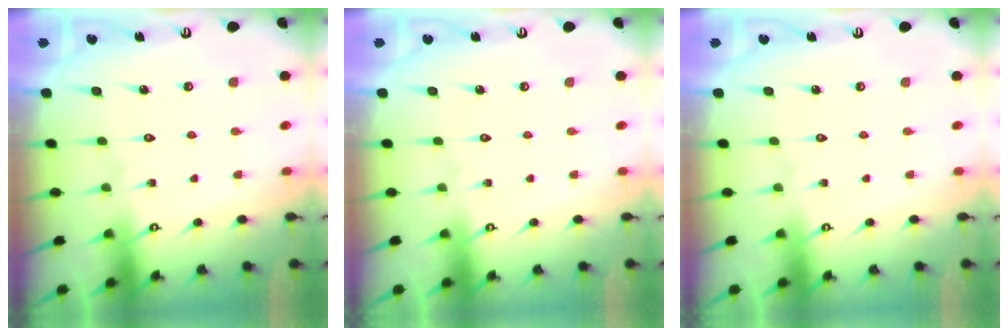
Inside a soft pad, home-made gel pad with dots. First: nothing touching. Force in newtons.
{"total": 0.0}
{"total": 0.0}